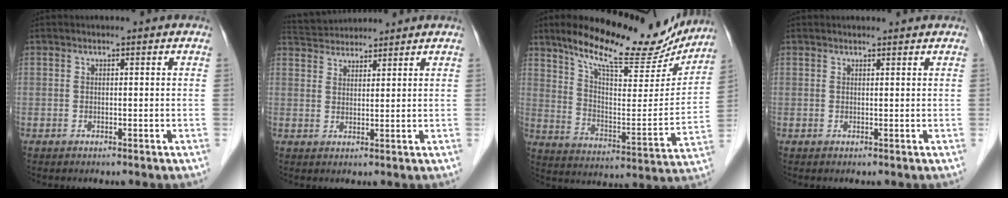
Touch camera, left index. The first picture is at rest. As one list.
[{"total": 6.1, "force": [5.9, 0.8, 1.0], "torque": [-0.023, 0.033, 0.103]}, {"total": 20.3, "force": [16.9, 5.3, 9.9], "torque": [-0.155, -0.013, 0.250]}, {"total": 1.3, "force": [1.3, 0.0, 0.2], "torque": [-0.006, 0.003, 0.016]}]